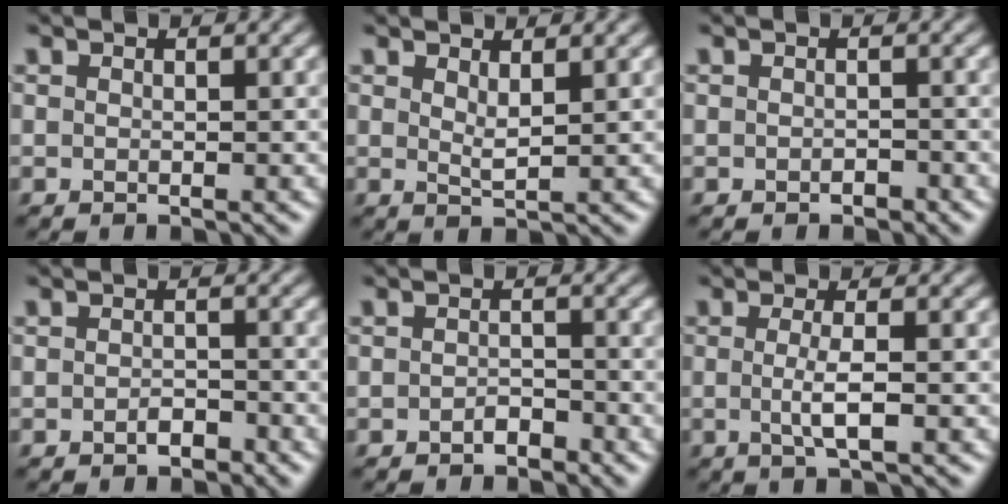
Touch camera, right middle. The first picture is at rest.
{"total": 1.5, "force": [1.0, 0.3, 1.1], "torque": [-0.024, -0.005, 0.019]}
{"total": 0.7, "force": [-0.4, 0.4, 0.4], "torque": [-0.005, -0.002, -0.005]}
{"total": 1.3, "force": [-0.8, 0.6, 0.8], "torque": [-0.013, 0.001, -0.014]}
{"total": 1.2, "force": [-0.8, 0.6, 0.6], "torque": [-0.008, 0.003, -0.015]}
{"total": 2.5, "force": [-0.2, 0.5, 2.5], "torque": [-0.049, -0.005, -0.006]}